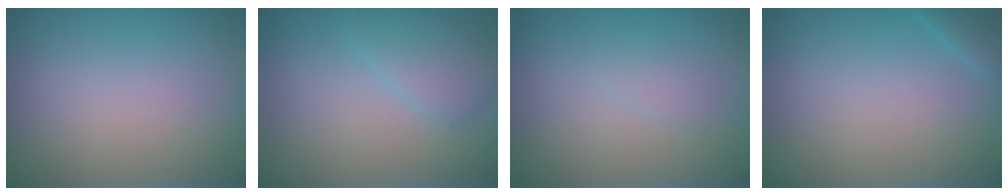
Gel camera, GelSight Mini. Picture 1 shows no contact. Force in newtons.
{"total": 2.0, "press": 2.0, "slide": 0.1}
{"total": 0.7, "press": 0.7, "slide": 0.1}
{"total": 1.4, "press": 1.4, "slide": 0.1}